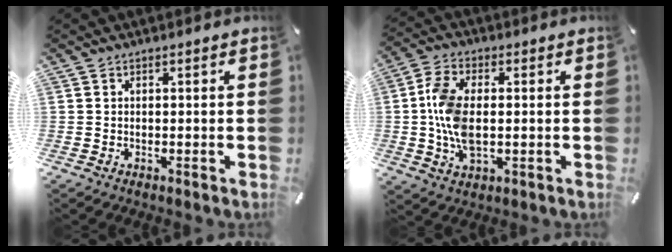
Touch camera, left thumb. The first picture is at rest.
{"total": 10.0, "force": [0.1, 5.4, 8.4], "torque": [-0.189, 0.001, -0.002]}